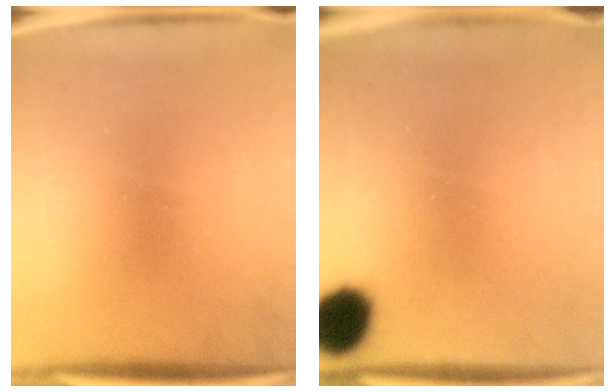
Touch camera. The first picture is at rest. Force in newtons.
{"total": 10.4}